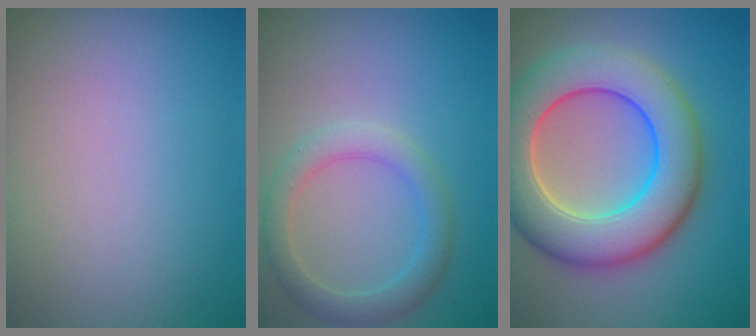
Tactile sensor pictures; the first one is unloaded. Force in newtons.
{"total": 3.0, "press": 3.0, "slide": 0.1}
{"total": 10.1, "press": 10.1, "slide": 0.4}